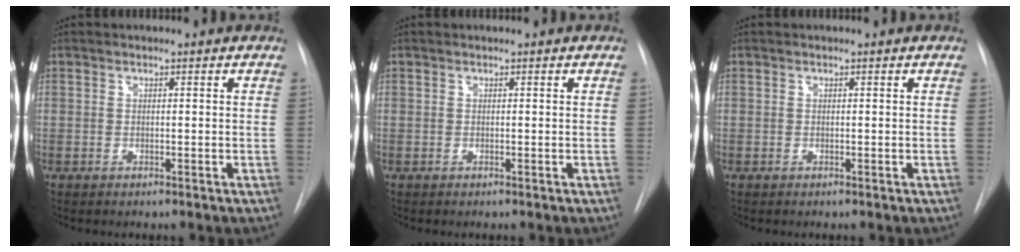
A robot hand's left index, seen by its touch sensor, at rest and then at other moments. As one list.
[{"total": 0.0}, {"total": 0.0}]